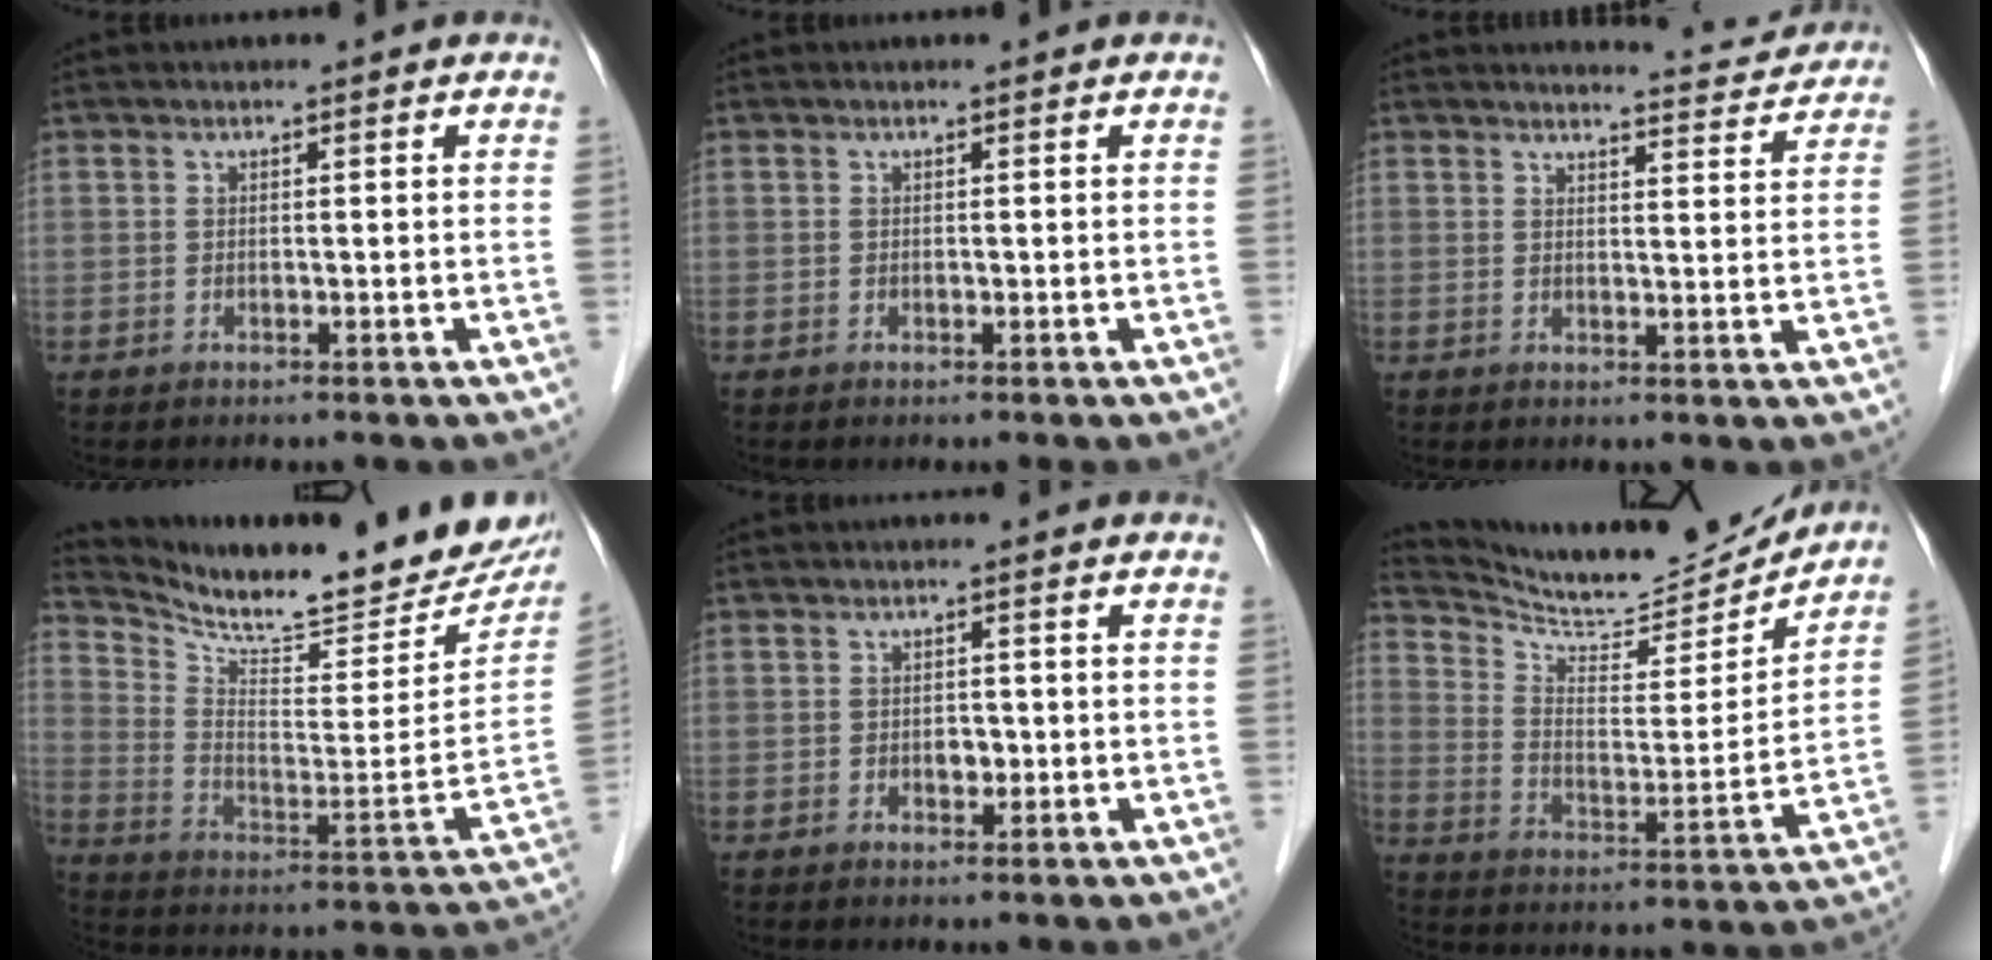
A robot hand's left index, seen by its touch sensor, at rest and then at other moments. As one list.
[{"total": 0.0}, {"total": 5.7, "force": [5.7, 0.2, -0.3], "torque": [-0.005, -0.012, 0.061]}, {"total": 22.6, "force": [20.5, 3.6, 8.7], "torque": [-0.150, -0.076, 0.293]}, {"total": 1.5, "force": [-0.3, 1.0, 1.1], "torque": [-0.018, 0.002, -0.003]}, {"total": 17.8, "force": [17.2, 2.4, 4.1], "torque": [-0.077, -0.040, 0.257]}]